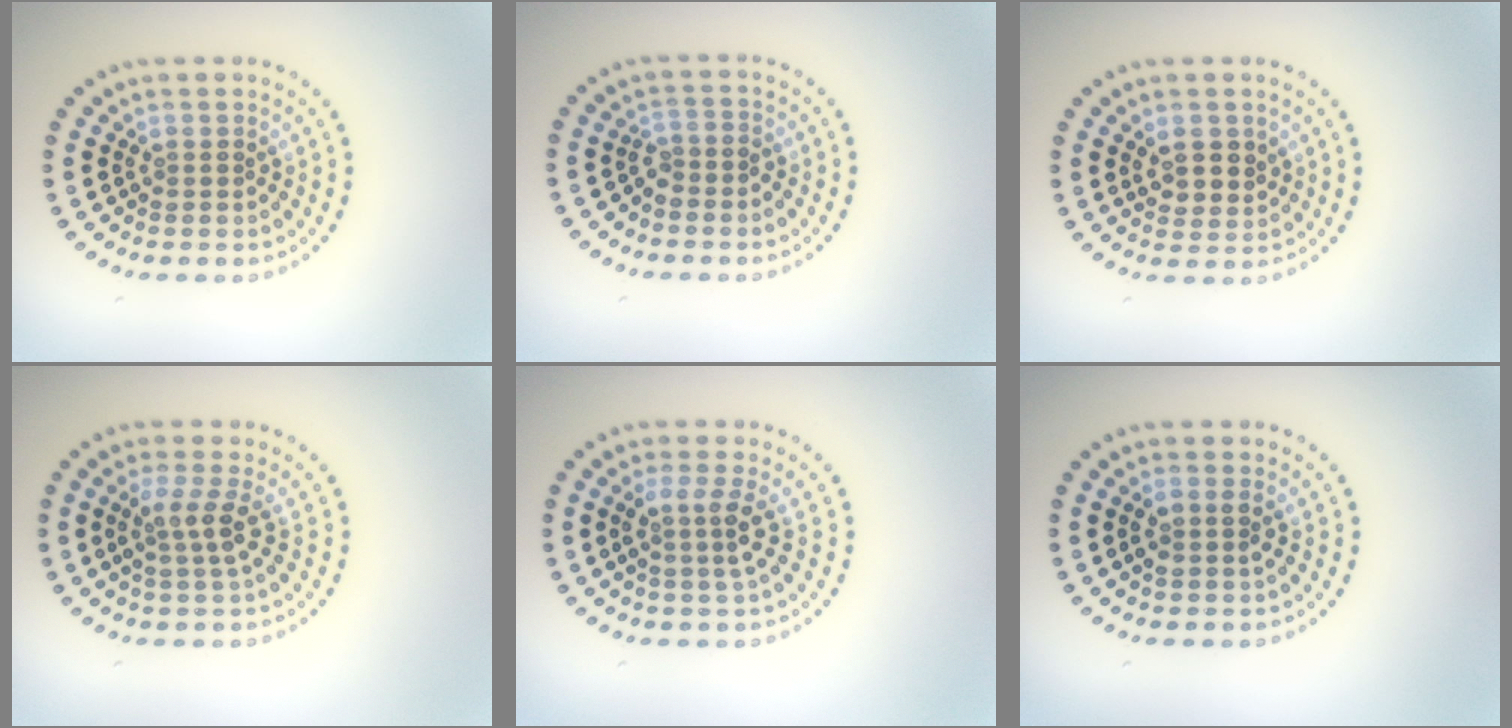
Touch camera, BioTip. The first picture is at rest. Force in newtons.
{"total": 1.6, "press": 1.2, "slide": 1.0}
{"total": 2.5, "press": 2.3, "slide": 1.0}
{"total": 2.5, "press": 2.0, "slide": 1.6}
{"total": 2.5, "press": 1.9, "slide": 1.6}
{"total": 1.6, "press": 1.4, "slide": 0.6}